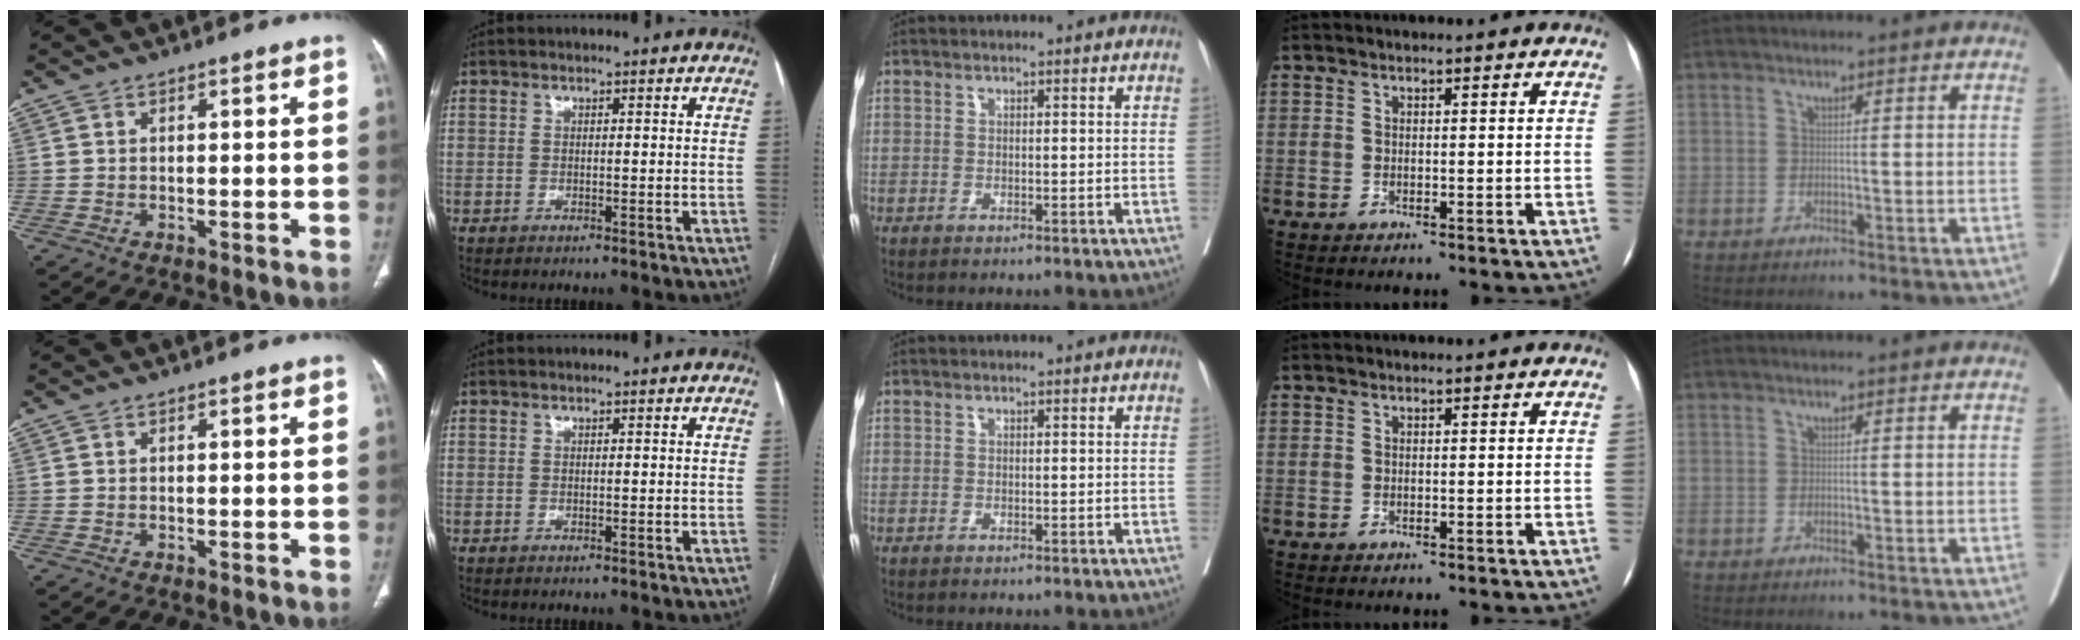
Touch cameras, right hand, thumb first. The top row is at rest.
{}